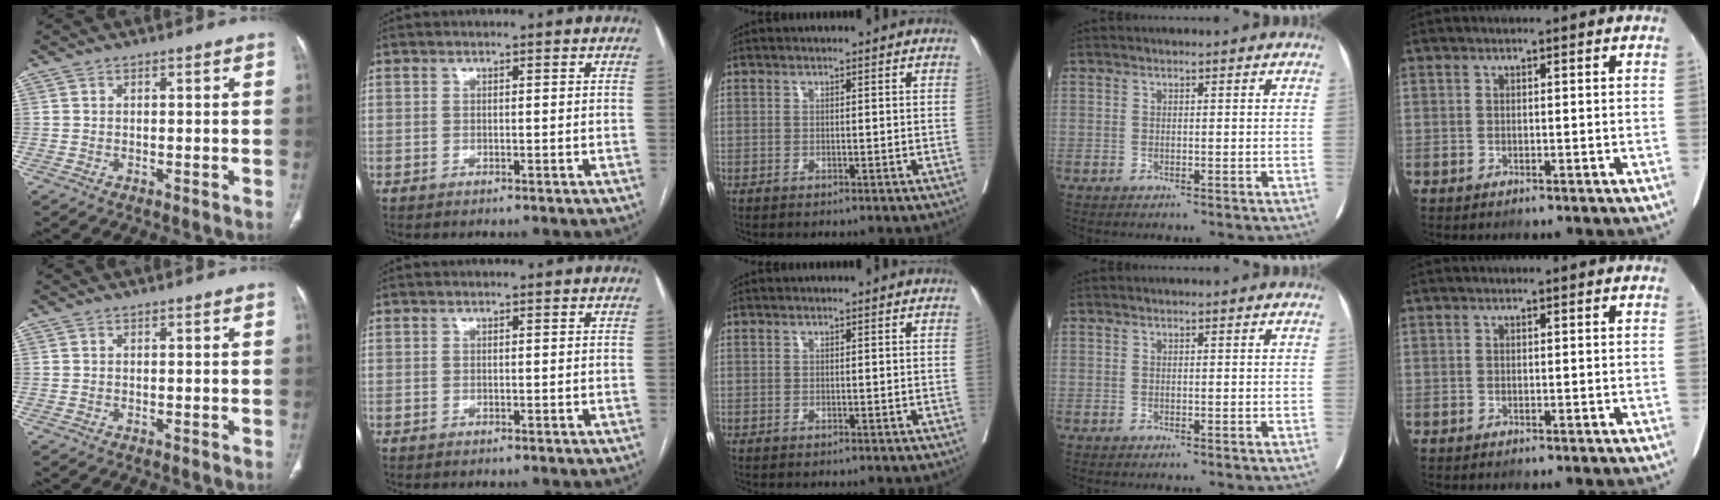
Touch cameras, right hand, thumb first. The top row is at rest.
{}